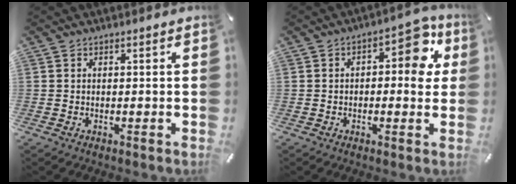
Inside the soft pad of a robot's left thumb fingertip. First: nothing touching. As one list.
[{"total": 9.7, "force": [2.5, 5.2, 7.9], "torque": [-0.088, -0.014, 0.035]}]